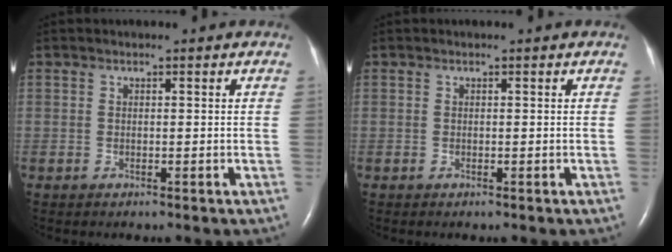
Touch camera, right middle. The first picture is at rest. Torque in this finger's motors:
{"motor_torque": [-0.02, 0.05, 0.00, 0.00]}